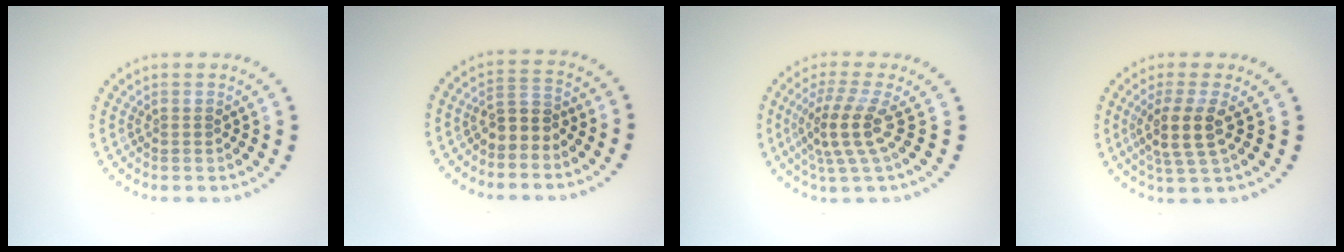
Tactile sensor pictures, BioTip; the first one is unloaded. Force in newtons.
{"total": 2.4, "press": 2.1, "slide": 1.2}
{"total": 3.7, "press": 2.7, "slide": 2.6}
{"total": 3.6, "press": 2.9, "slide": 2.0}